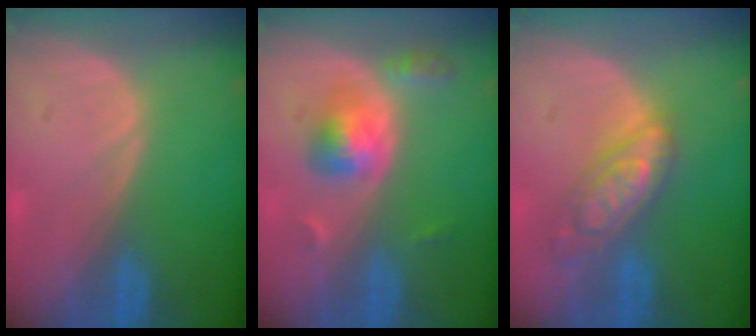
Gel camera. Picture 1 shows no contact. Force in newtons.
{"total": 5.1, "press": 4.8, "slide": 1.6}
{"total": 6.7, "press": 6.7, "slide": 0.4}